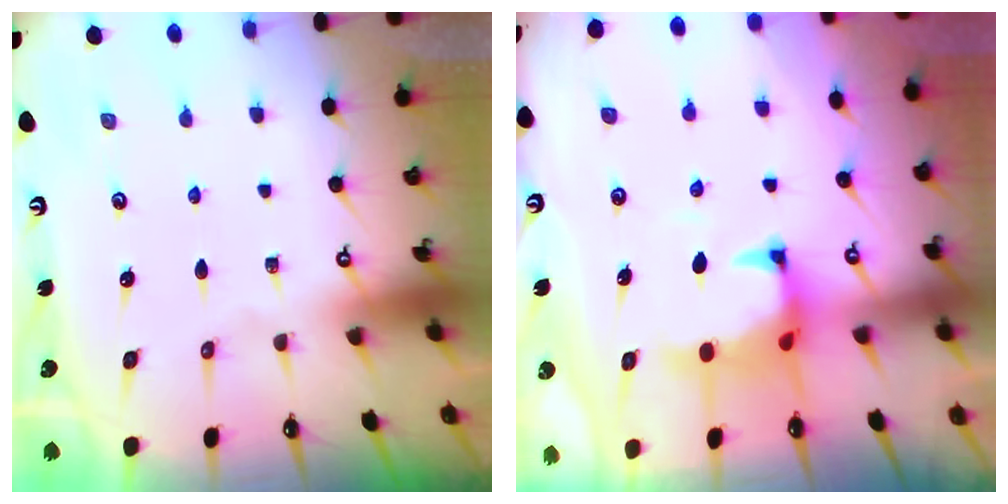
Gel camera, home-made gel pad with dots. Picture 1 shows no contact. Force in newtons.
{"total": 1.2, "press": 0.8, "slide": 1.0}